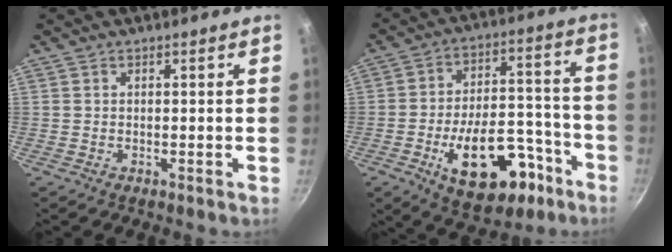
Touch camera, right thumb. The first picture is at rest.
{"total": 19.9, "force": [-8.9, 10.9, 14.1], "torque": [-0.176, 0.069, -0.115]}